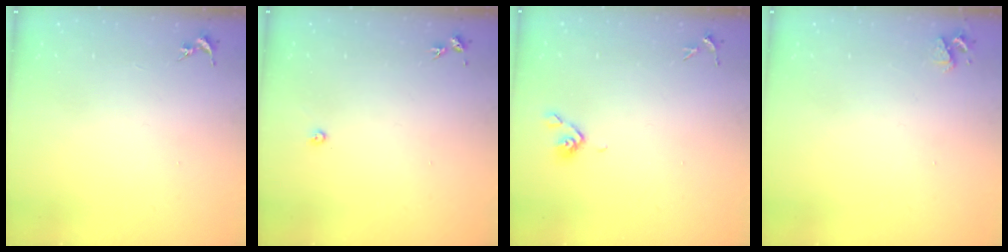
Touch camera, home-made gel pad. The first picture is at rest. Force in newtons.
{"total": 2.2, "press": 2.2, "slide": 0.3}
{"total": 5.1, "press": 4.9, "slide": 1.2}
{"total": 3.3, "press": 3.3, "slide": 0.5}